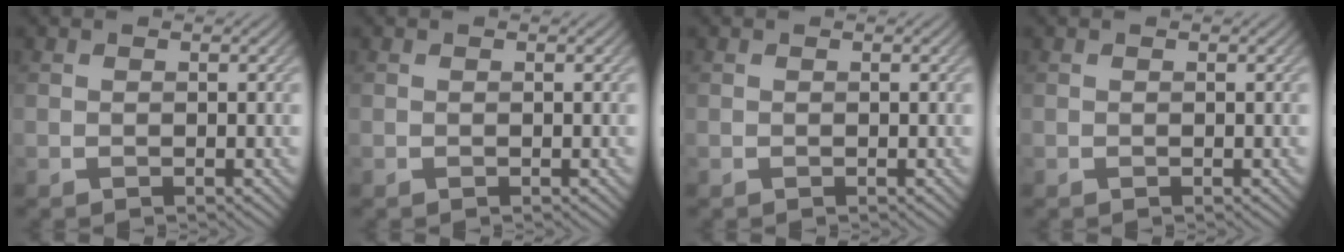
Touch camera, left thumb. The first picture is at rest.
{"total": 0.0}
{"total": 0.0}
{"total": 0.0}